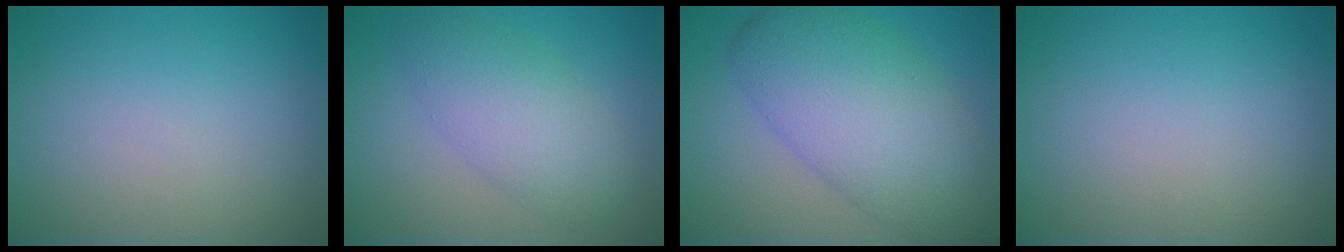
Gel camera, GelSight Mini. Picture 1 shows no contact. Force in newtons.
{"total": 5.3, "press": 5.3, "slide": 0.2}
{"total": 9.3, "press": 9.3, "slide": 0.1}
{"total": 0.0}